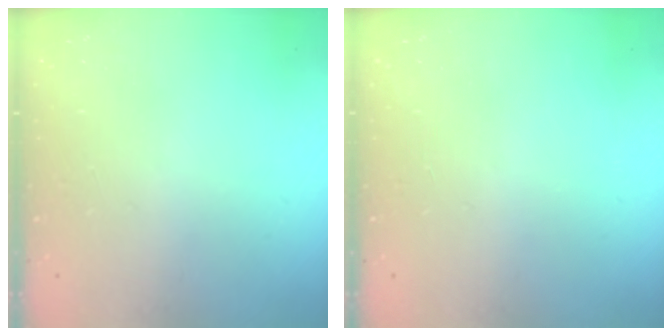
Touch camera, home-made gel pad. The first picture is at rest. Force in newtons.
{"total": 0.0}